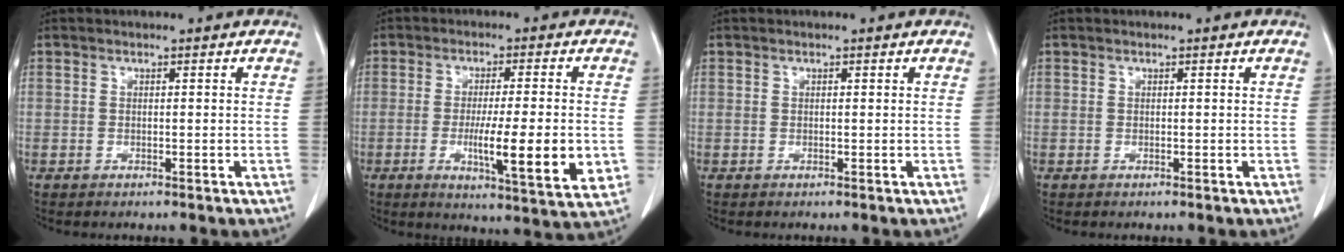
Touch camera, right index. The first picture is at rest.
{"total": 12.3, "force": [-2.2, 0.9, 12.0], "torque": [-0.178, -0.027, -0.034]}
{"total": 0.0}
{"total": 0.0}